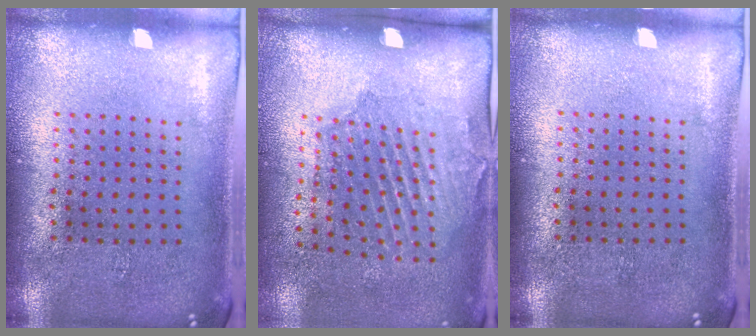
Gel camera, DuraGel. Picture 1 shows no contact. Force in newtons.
{"total": 1.8, "press": 1.3, "slide": 1.2}
{"total": 0.0}